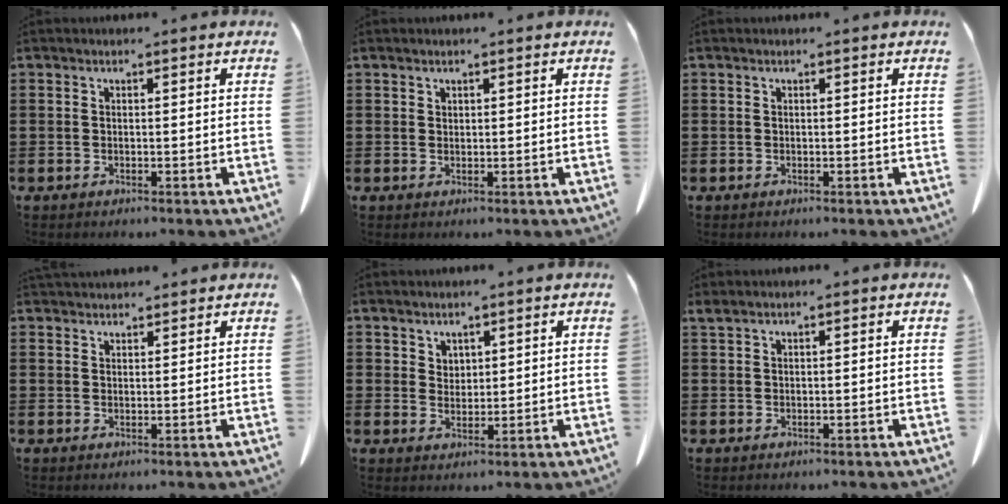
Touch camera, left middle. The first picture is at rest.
{"total": 0.6, "force": [0.5, 0.2, 0.1], "torque": [-0.006, -0.001, 0.011]}
{"total": 0.0}
{"total": 2.1, "force": [2.1, 0.2, 0.1], "torque": [-0.007, -0.003, 0.041]}
{"total": 2.5, "force": [2.1, 1.3, 0.3], "torque": [-0.010, 0.000, 0.041]}
{"total": 0.9, "force": [0.7, 0.1, 0.5], "torque": [-0.013, 0.000, 0.014]}